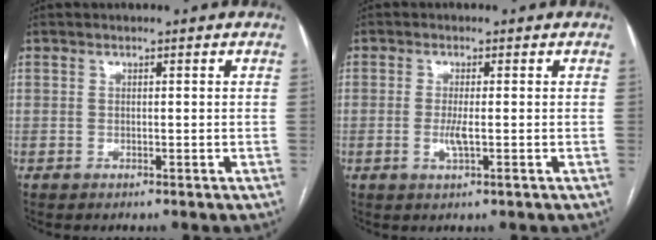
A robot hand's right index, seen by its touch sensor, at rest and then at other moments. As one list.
[{"total": 2.5, "force": [-0.5, 0.2, 2.5], "torque": [-0.053, -0.005, -0.011]}]